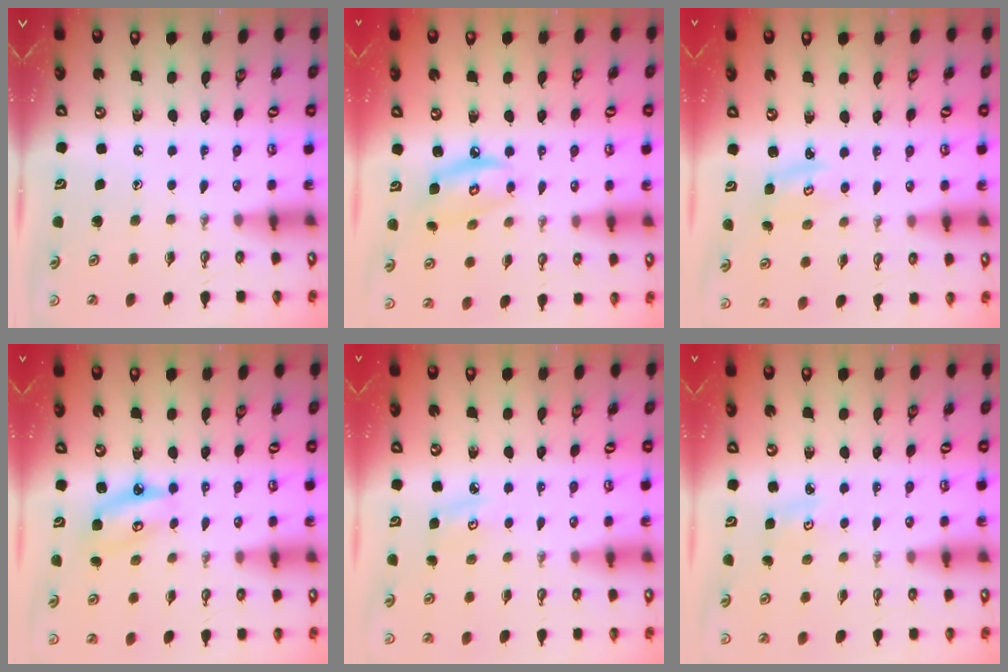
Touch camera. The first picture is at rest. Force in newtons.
{"total": 7.8, "press": 7.8, "slide": 0.7}
{"total": 2.8, "press": 2.8, "slide": 0.4}
{"total": 5.8, "press": 5.8, "slide": 0.4}
{"total": 3.8, "press": 3.7, "slide": 0.4}
{"total": 2.5, "press": 2.4, "slide": 0.4}